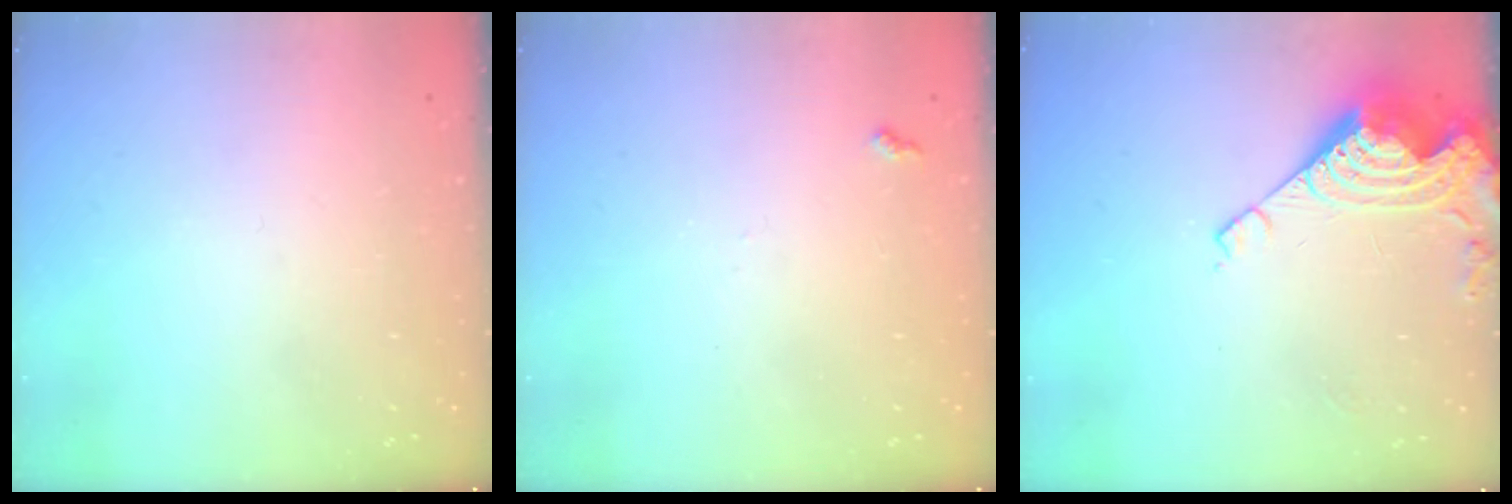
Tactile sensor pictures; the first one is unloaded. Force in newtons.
{"total": 5.2, "press": 5.2, "slide": 0.7}
{"total": 12.0, "press": 11.9, "slide": 1.0}